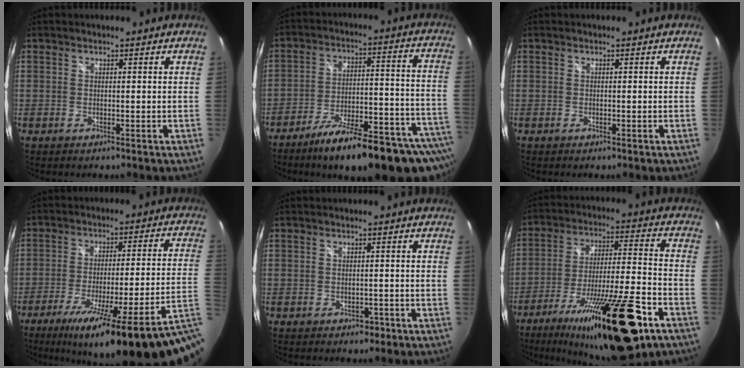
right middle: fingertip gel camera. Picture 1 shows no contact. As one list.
[{"total": 24.5, "force": [-18.6, 5.1, 15.1], "torque": [-0.201, -0.035, -0.255]}, {"total": 0.0}, {"total": 25.3, "force": [-16.3, -0.3, 19.4], "torque": [-0.263, -0.056, -0.230]}, {"total": 1.8, "force": [-0.9, 1.4, 0.6], "torque": [-0.011, -0.002, -0.010]}, {"total": 26.0, "force": [-15.8, 5.5, 20.0], "torque": [-0.341, -0.037, -0.247]}]